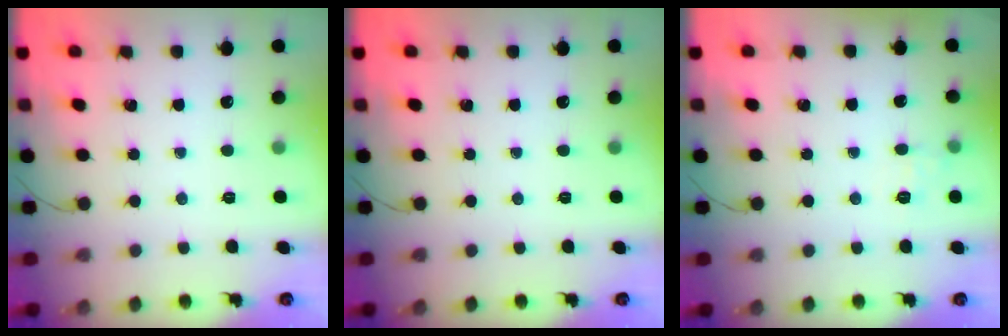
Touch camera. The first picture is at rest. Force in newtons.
{"total": 0.0}
{"total": 6.1, "press": 5.9, "slide": 1.5}